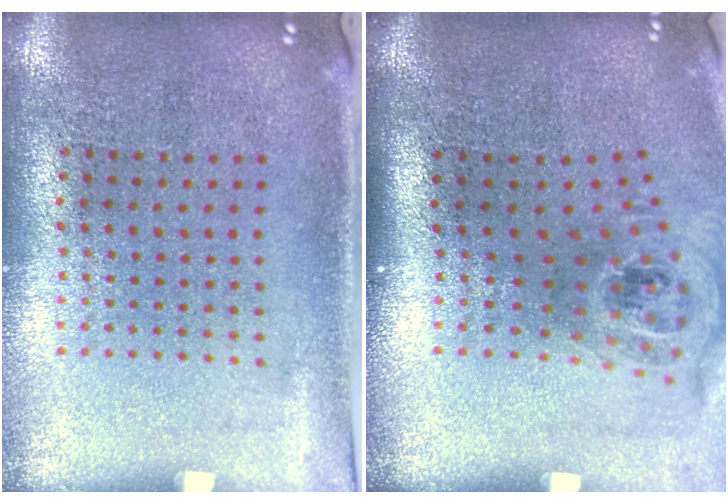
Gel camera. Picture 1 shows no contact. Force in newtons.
{"total": 1.6, "press": 1.2, "slide": 1.1}